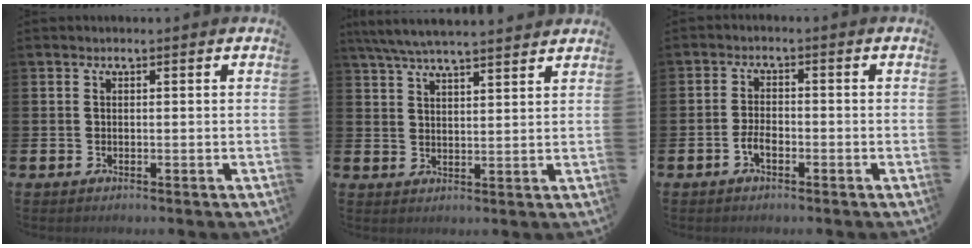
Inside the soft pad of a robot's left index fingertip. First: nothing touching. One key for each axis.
{"total": 5.9, "fx": 5.5, "fy": 0.3, "fz": 1.9, "tx": -0.054, "ty": -0.021, "tz": 0.101}
{"total": 2.4, "fx": -1.0, "fy": 1.2, "fz": 1.9, "tx": -0.030, "ty": 0.003, "tz": -0.021}